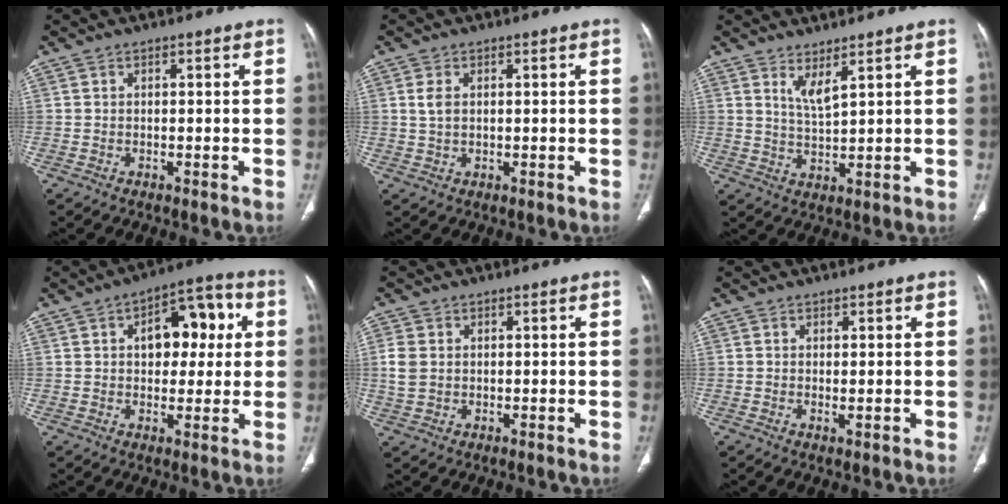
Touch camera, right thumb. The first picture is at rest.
{"total": 2.8, "force": [0.7, 1.7, 2.1], "torque": [-0.049, 0.000, 0.016]}
{"total": 3.8, "force": [2.5, 0.5, 2.8], "torque": [-0.057, -0.032, 0.056]}
{"total": 12.6, "force": [2.8, 7.5, 9.8], "torque": [-0.091, 0.021, 0.035]}
{"total": 4.2, "force": [0.6, 3.3, 2.5], "torque": [-0.057, 0.003, 0.015]}
{"total": 0.8, "force": [0.0, 0.3, 0.7], "torque": [-0.018, -0.005, 0.002]}